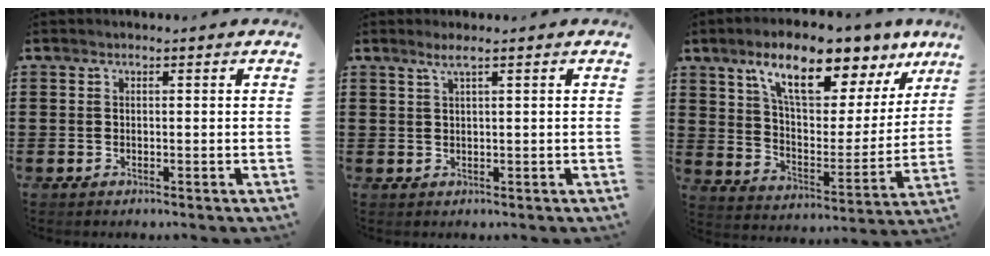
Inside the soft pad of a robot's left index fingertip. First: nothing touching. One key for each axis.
{"total": 1.8, "fx": 1.0, "fy": -0.1, "fz": 1.5, "tx": -0.031, "ty": -0.001, "tz": 0.017}
{"total": 12.5, "fx": 9.6, "fy": 3.3, "fz": 7.2, "tx": -0.148, "ty": -0.051, "tz": 0.161}